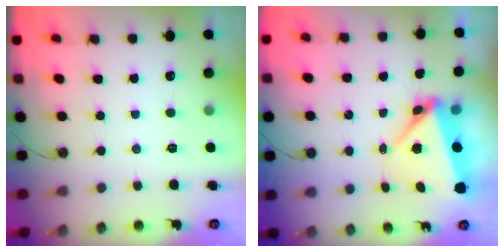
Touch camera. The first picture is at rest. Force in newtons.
{"total": 6.3, "press": 6.3, "slide": 0.8}